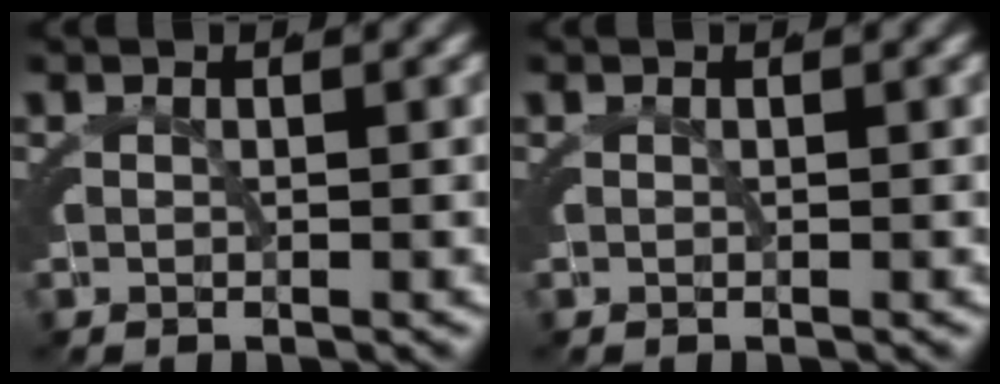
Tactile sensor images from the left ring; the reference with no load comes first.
{"total": 0.0}